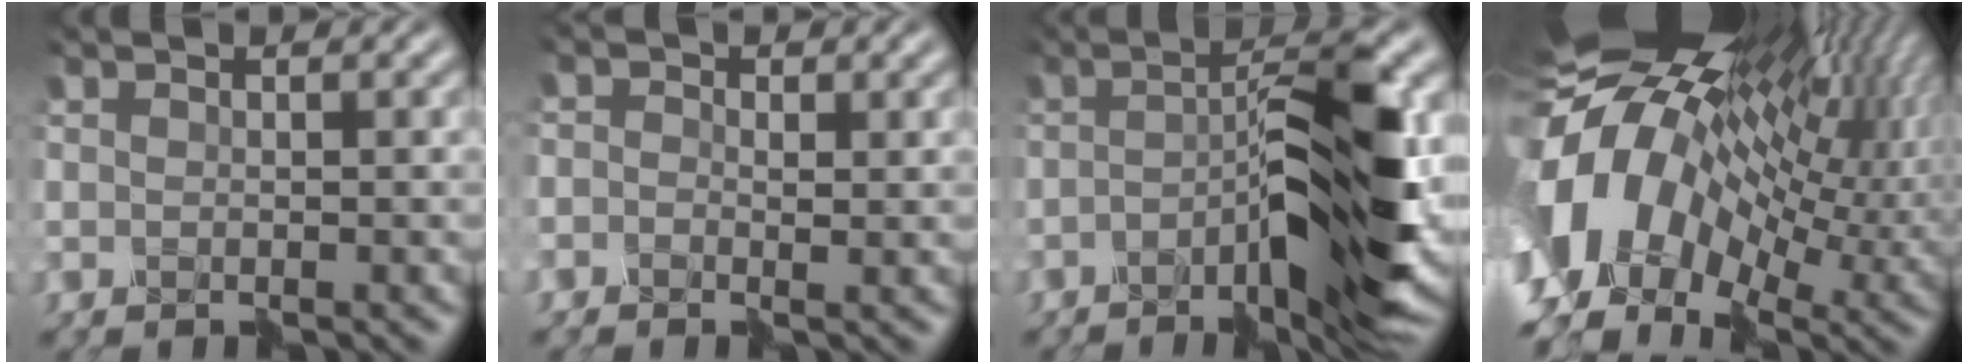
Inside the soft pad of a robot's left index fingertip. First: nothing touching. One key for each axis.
{"total": 1.3, "fx": -0.2, "fy": 1.3, "fz": 0.0, "tx": -0.004, "ty": 0.010, "tz": -0.011}
{"total": 10.5, "fx": -3.4, "fy": 2.3, "fz": 9.7, "tx": -0.144, "ty": 0.014, "tz": -0.055}
{"total": 17.2, "fx": 1.9, "fy": 10.8, "fz": 13.2, "tx": -0.257, "ty": -0.028, "tz": 0.060}